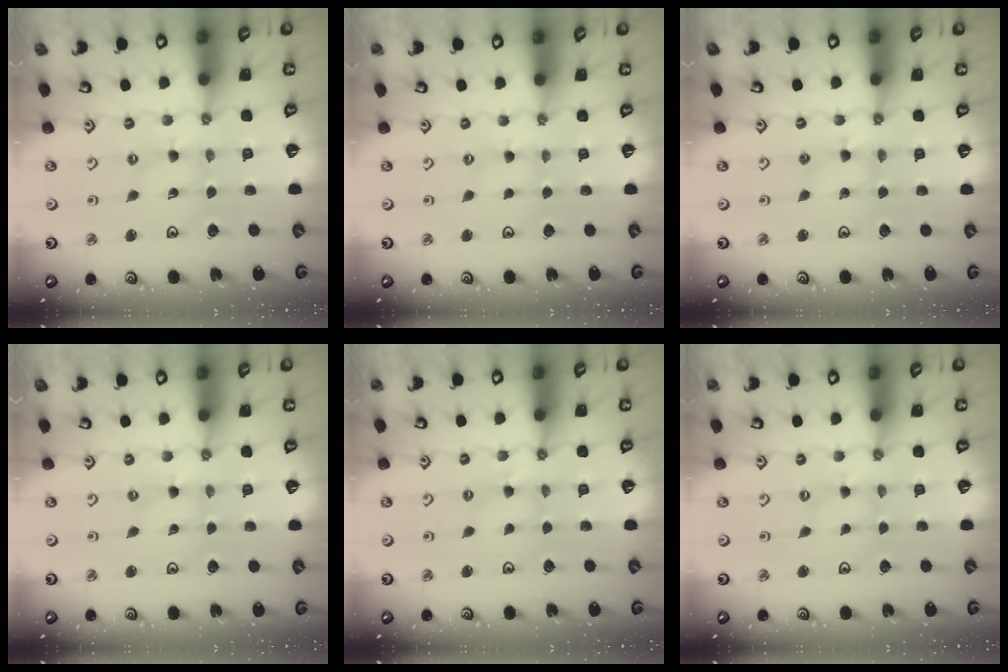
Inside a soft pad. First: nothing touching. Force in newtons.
{"total": 0.8, "press": 0.8, "slide": 0.1}
{"total": 2.6, "press": 2.6, "slide": 0.3}
{"total": 0.0}
{"total": 1.1, "press": 1.0, "slide": 0.2}
{"total": 0.0}